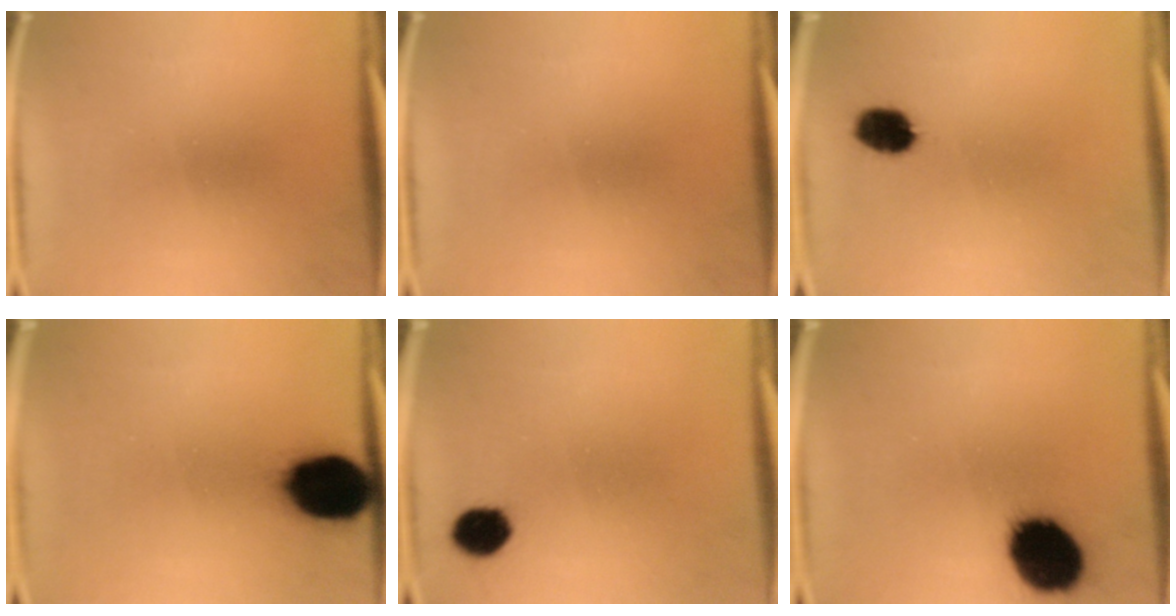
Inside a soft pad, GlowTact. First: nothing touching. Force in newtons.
{"total": 0.0}
{"total": 5.5}
{"total": 17.2}
{"total": 5.8}
{"total": 18.4}